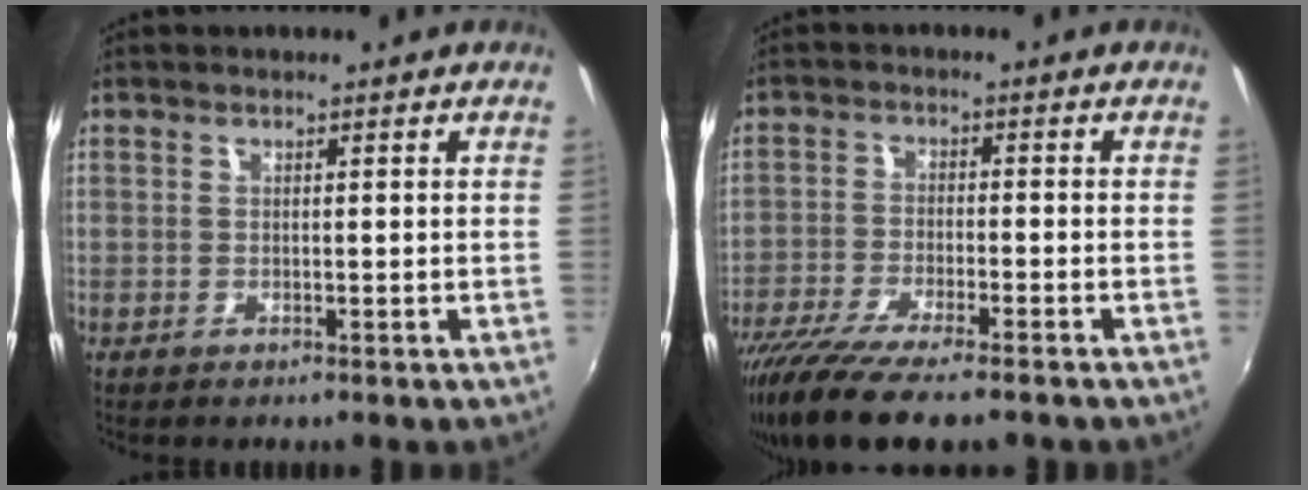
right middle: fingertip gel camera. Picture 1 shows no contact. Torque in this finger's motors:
{"motor_torque": [1.14, -1.00, 0.27, 0.14]}